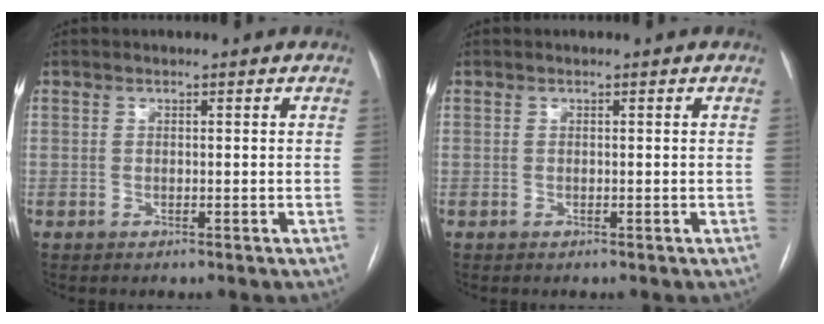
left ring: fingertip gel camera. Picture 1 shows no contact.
{"total": 0.0}